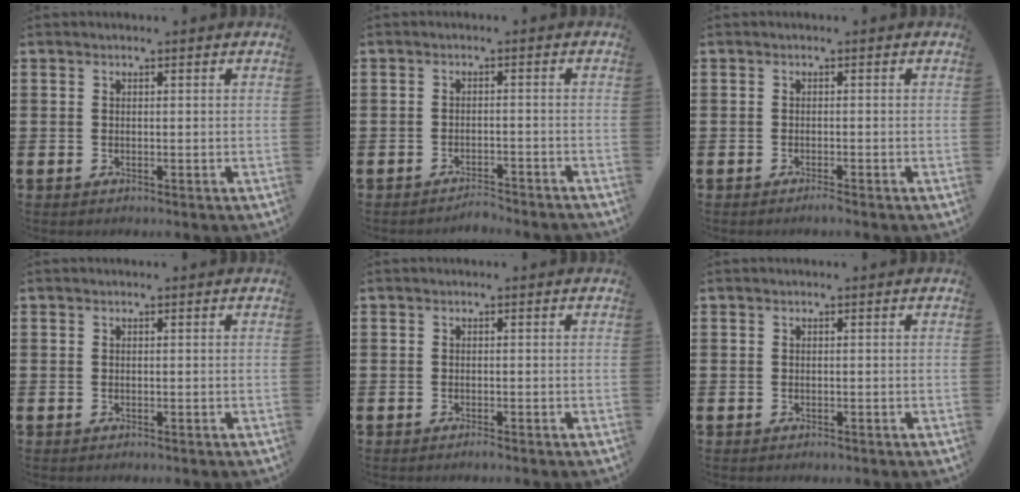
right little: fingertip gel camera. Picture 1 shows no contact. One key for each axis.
{"total": 1.8, "fx": -1.8, "fy": 0.0, "fz": 0.1, "tx": -0.007, "ty": 0.004, "tz": -0.038}
{"total": 0.8, "fx": -0.7, "fy": 0.0, "fz": 0.5, "tx": -0.008, "ty": -0.004, "tz": -0.013}
{"total": 0.0}
{"total": 0.5, "fx": -0.4, "fy": 0.0, "fz": 0.3, "tx": -0.006, "ty": -0.004, "tz": -0.008}
{"total": 0.0}